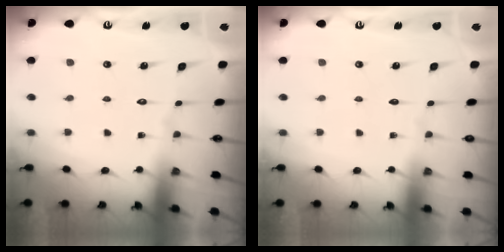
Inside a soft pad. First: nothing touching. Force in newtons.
{"total": 0.0}